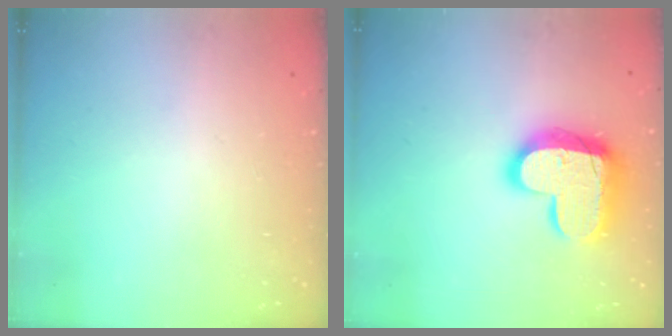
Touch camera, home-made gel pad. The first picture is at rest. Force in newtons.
{"total": 18.0, "press": 18.0, "slide": 1.3}